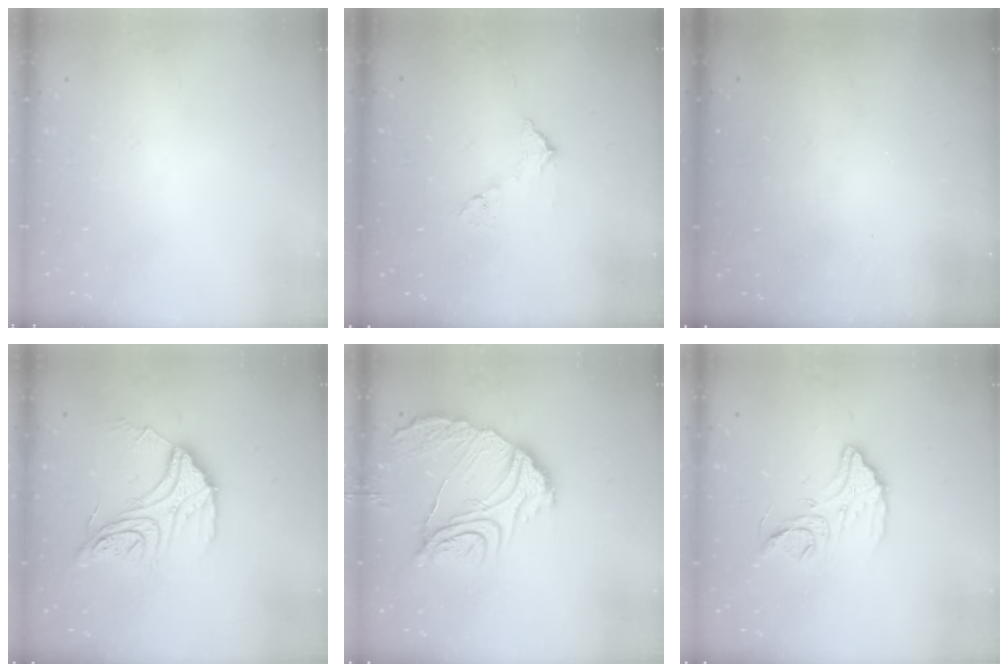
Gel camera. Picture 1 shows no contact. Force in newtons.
{"total": 6.8, "press": 6.8, "slide": 0.3}
{"total": 3.0, "press": 3.0, "slide": 0.1}
{"total": 17.2, "press": 17.1, "slide": 1.6}
{"total": 18.5, "press": 18.5, "slide": 1.8}
{"total": 13.1, "press": 13.1, "slide": 0.8}